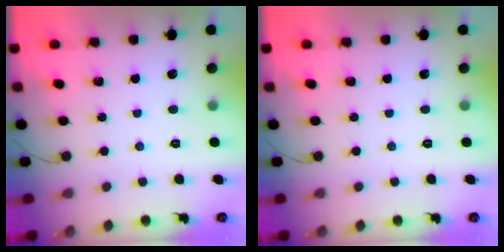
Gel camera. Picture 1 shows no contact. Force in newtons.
{"total": 0.0}